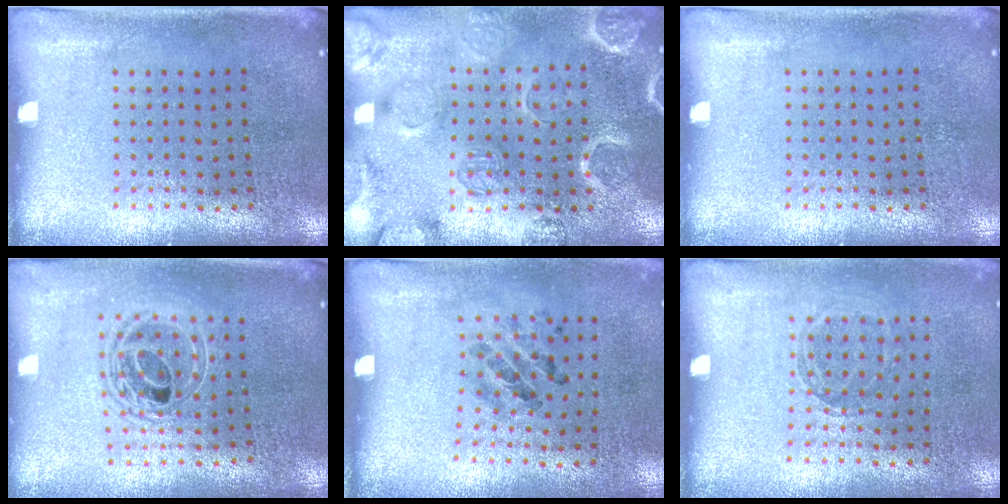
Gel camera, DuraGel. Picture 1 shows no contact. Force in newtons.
{"total": 2.9, "press": 2.8, "slide": 0.3}
{"total": 0.0}
{"total": 1.6, "press": 1.4, "slide": 0.9}
{"total": 1.2, "press": 0.7, "slide": 1.0}
{"total": 0.9, "press": 0.8, "slide": 0.2}